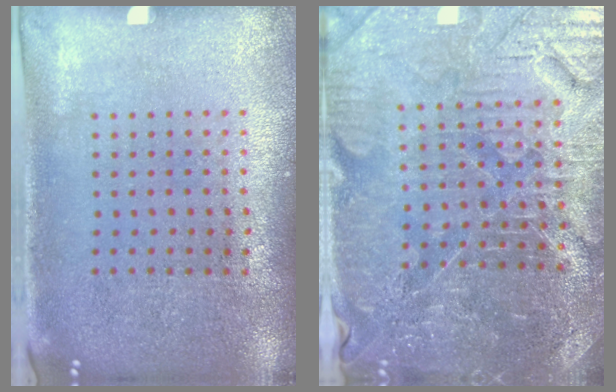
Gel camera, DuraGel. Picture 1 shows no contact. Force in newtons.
{"total": 5.0, "press": 4.7, "slide": 1.7}